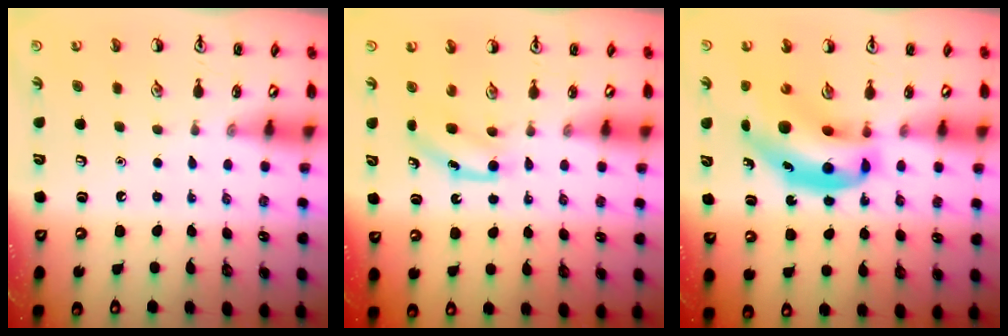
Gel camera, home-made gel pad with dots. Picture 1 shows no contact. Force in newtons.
{"total": 4.2, "press": 3.9, "slide": 1.3}
{"total": 15.4, "press": 14.8, "slide": 4.5}